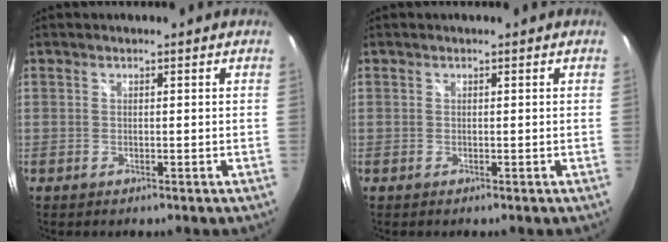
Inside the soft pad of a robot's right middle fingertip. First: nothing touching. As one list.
[{"total": 0.0}]